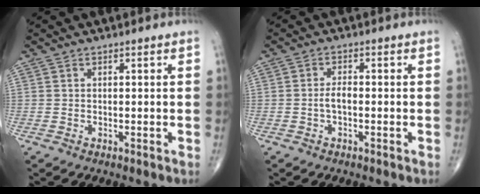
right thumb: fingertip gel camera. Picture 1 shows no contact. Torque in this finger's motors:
{"motor_torque": [0.72, 0.61, 0.28, -0.26, 0.01]}